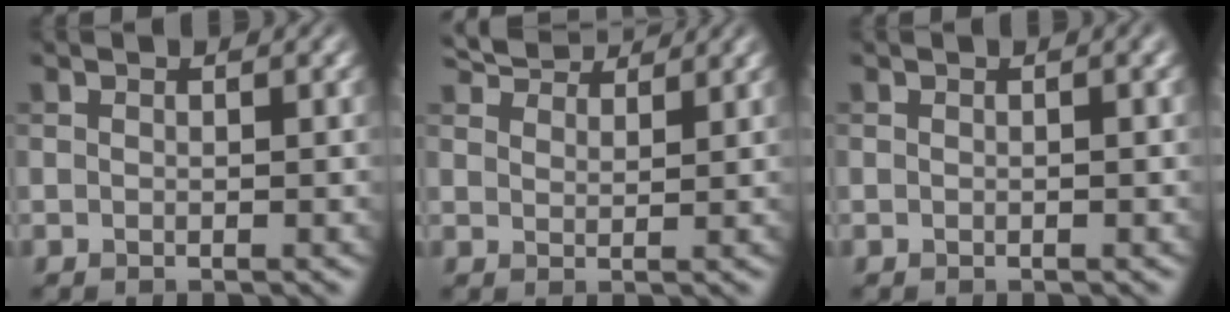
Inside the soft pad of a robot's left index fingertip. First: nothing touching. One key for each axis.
{"total": 4.9, "fx": 4.4, "fy": 1.3, "fz": 1.6, "tx": -0.038, "ty": 0.012, "tz": 0.069}
{"total": 0.6, "fx": -0.1, "fy": 0.1, "fz": 0.6, "tx": -0.012, "ty": 0.002, "tz": -0.002}